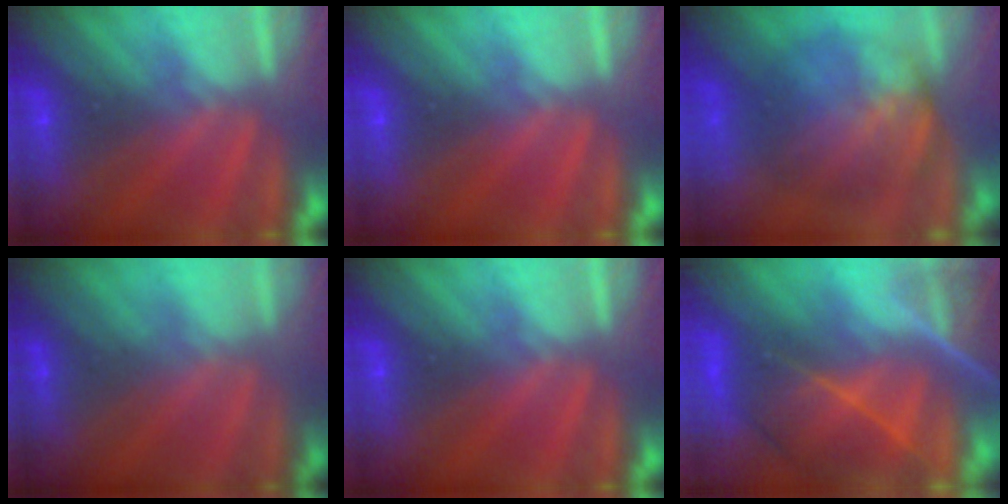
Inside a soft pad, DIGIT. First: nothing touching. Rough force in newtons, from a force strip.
{"total": 0.0}
{"total": 7.4}
{"total": 1.2}
{"total": 0.0}
{"total": 7.4}